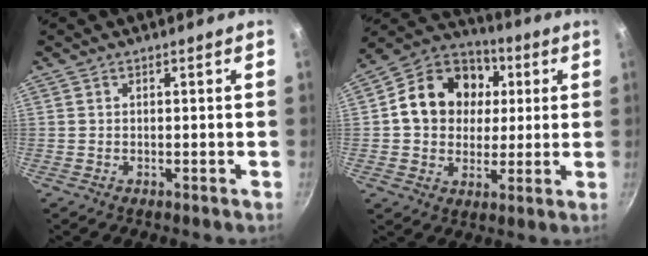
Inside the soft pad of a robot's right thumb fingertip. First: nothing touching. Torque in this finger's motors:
{"motor_torque": [0.69, 3.20, 0.60, -0.24, 0.09]}